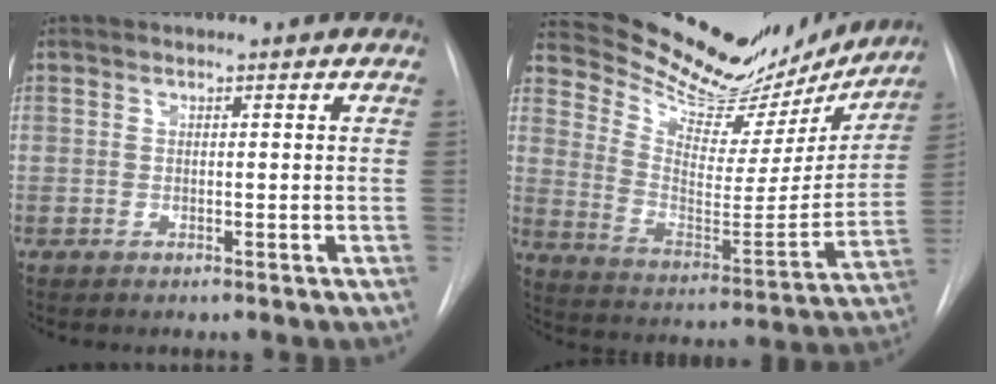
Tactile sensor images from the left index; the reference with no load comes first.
{"total": 22.3, "force": [20.5, 6.1, 6.5], "torque": [-0.097, -0.042, 0.289]}